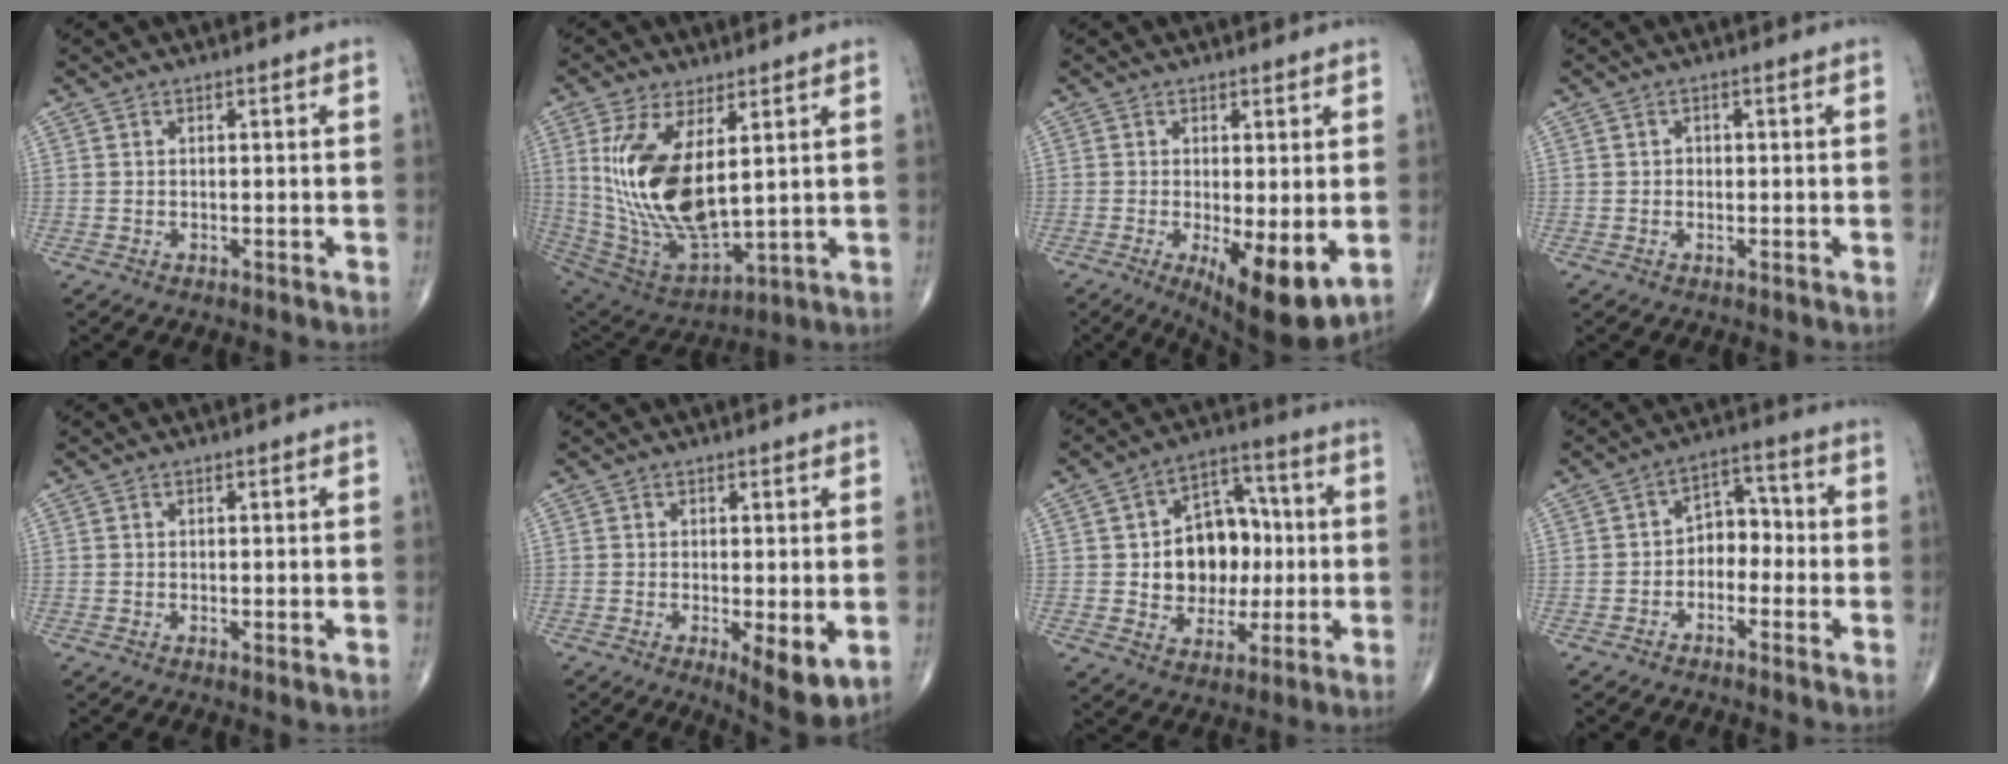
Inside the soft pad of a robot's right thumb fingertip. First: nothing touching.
{"total": 18.2, "force": [4.0, 8.2, 15.8], "torque": [-0.315, -0.029, 0.099]}
{"total": 10.4, "force": [-2.2, 3.4, 9.5], "torque": [-0.140, -0.026, -0.026]}
{"total": 1.1, "force": [0.0, 1.0, 0.4], "torque": [-0.001, 0.003, -0.003]}
{"total": 0.8, "force": [0.1, 0.2, 0.7], "torque": [-0.013, -0.005, -0.001]}
{"total": 6.7, "force": [-1.3, 2.1, 6.2], "torque": [-0.091, -0.022, -0.017]}
{"total": 14.8, "force": [0.4, 11.1, 9.7], "torque": [-0.089, 0.026, 0.014]}
{"total": 6.0, "force": [-1.7, 4.4, 3.7], "torque": [-0.025, 0.034, -0.044]}